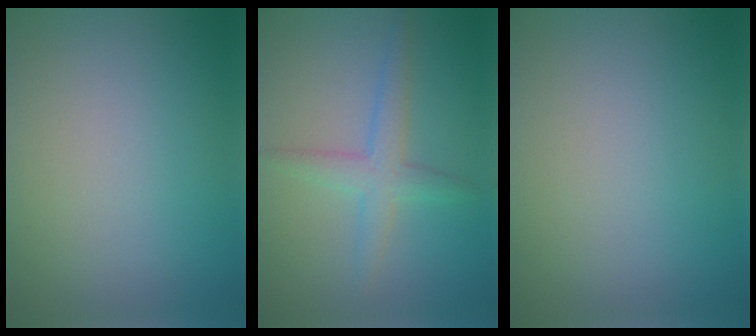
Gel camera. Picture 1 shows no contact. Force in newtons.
{"total": 2.9, "press": 2.9, "slide": 0.0}
{"total": 0.0}